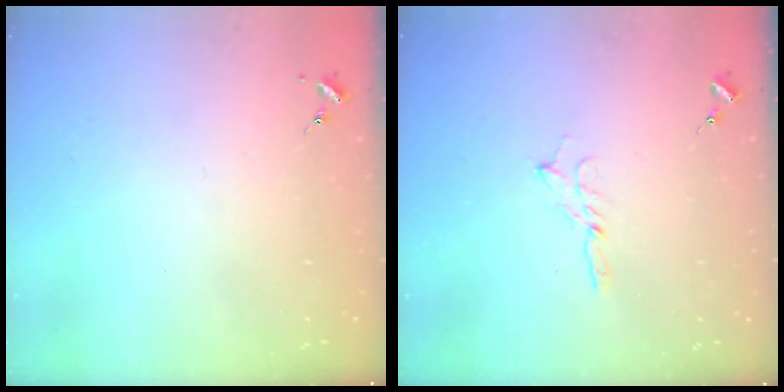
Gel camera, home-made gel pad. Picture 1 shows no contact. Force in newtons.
{"total": 2.7, "press": 2.7, "slide": 0.3}